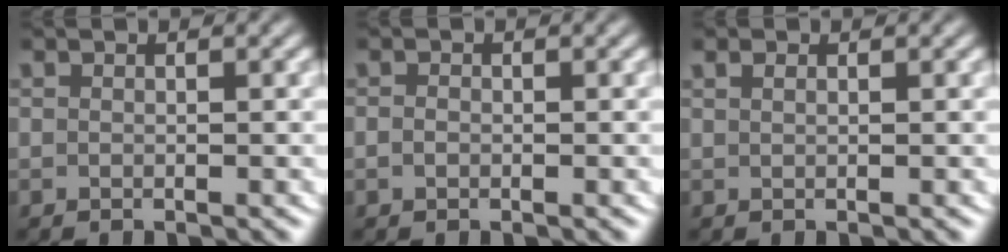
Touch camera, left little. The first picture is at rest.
{"total": 0.6, "force": [-0.4, 0.3, 0.3], "torque": [-0.011, -0.006, -0.003]}
{"total": 0.6, "force": [0.4, 0.1, 0.4], "torque": [-0.005, -0.001, 0.010]}